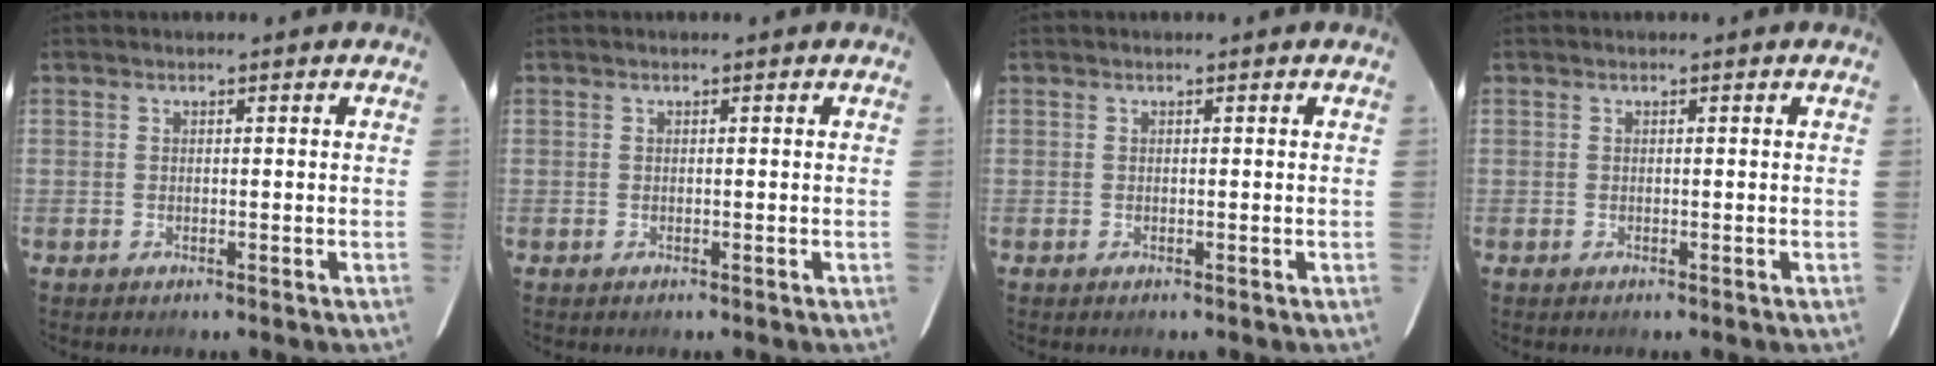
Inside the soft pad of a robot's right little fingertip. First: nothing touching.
{"total": 0.0}
{"total": 0.0}
{"total": 0.0}